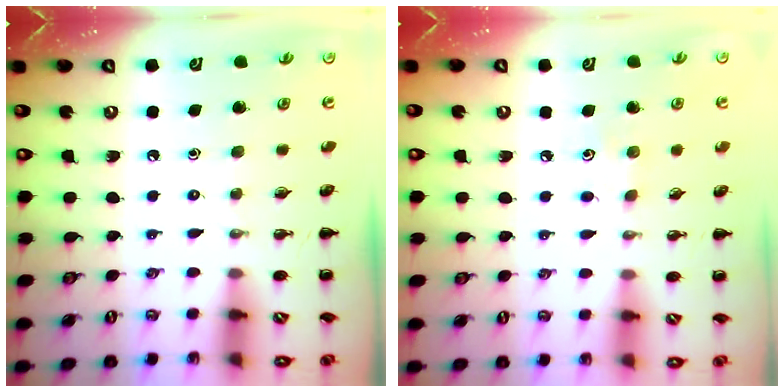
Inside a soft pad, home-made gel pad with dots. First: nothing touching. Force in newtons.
{"total": 4.4, "press": 4.2, "slide": 1.1}